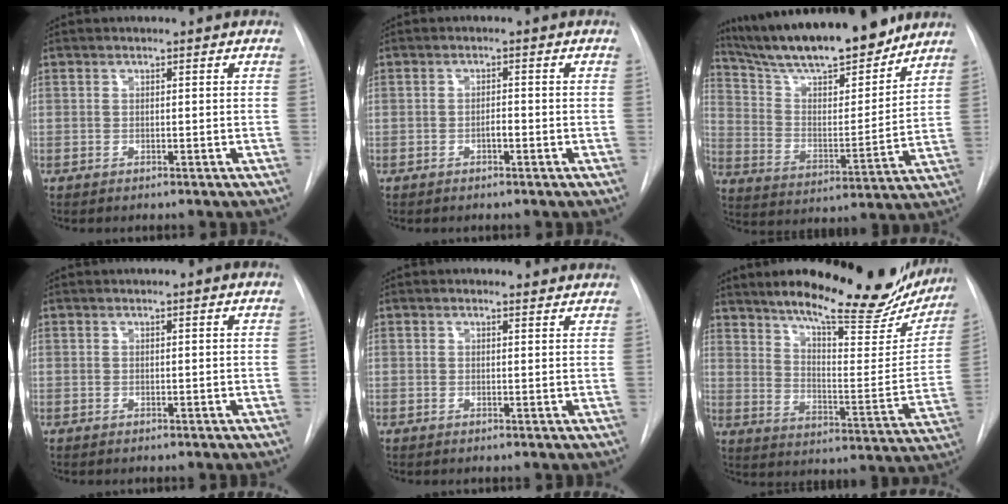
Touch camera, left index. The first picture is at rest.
{"total": 1.2, "force": [-0.6, 0.3, 1.0], "torque": [-0.016, 0.002, -0.010]}
{"total": 20.6, "force": [17.8, 3.1, 9.9], "torque": [-0.169, -0.004, 0.290]}
{"total": 0.5, "force": [0.3, -0.1, 0.4], "torque": [-0.009, 0.002, 0.007]}
{"total": 2.8, "force": [2.6, 0.9, 0.6], "torque": [-0.011, 0.003, 0.020]}
{"total": 24.9, "force": [20.4, 5.7, 13.1], "torque": [-0.182, -0.039, 0.267]}